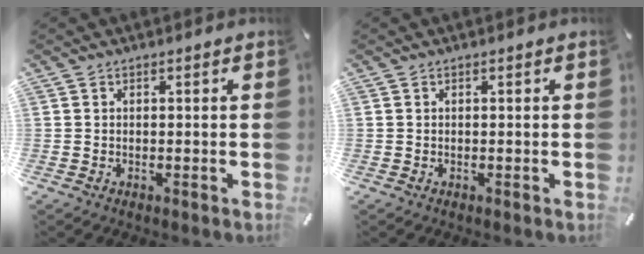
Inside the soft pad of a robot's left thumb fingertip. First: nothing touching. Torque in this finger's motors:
{"motor_torque": [-0.04, 0.00, -0.03, 0.04, 0.00]}